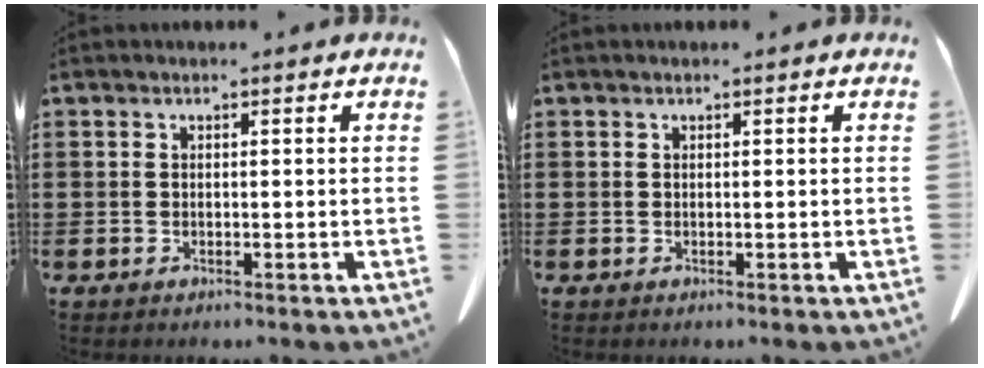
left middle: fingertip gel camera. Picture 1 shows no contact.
{"total": 0.0}